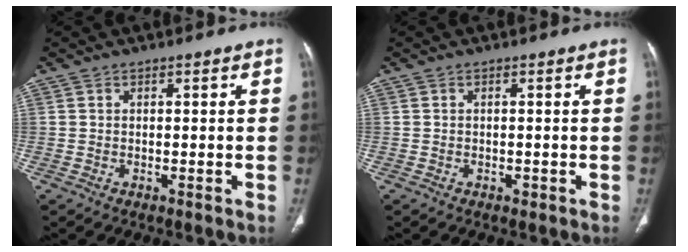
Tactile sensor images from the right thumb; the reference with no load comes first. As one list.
[{"total": 0.7, "force": [-0.2, 0.4, 0.4], "torque": [-0.007, 0.000, -0.002]}]